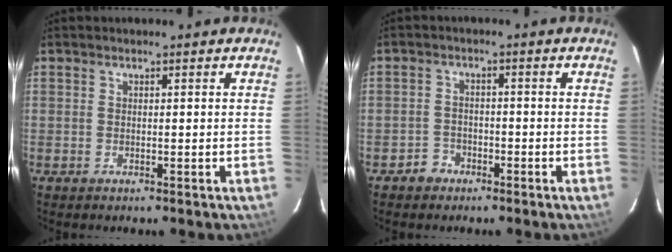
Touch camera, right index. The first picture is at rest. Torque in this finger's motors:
{"motor_torque": [-0.36, -0.15, -0.29, -0.13]}